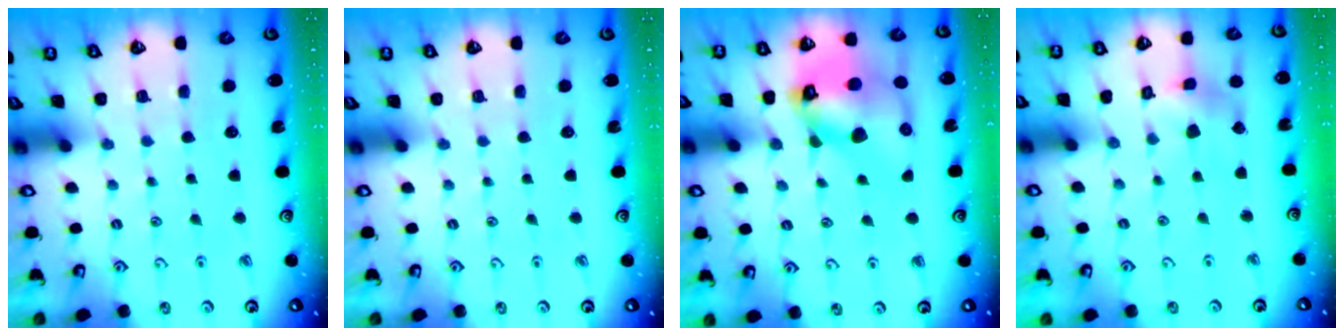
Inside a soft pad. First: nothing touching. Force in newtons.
{"total": 0.0}
{"total": 16.1, "press": 16.0, "slide": 2.2}
{"total": 7.8, "press": 7.7, "slide": 1.0}